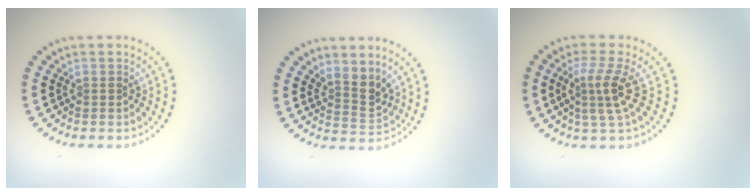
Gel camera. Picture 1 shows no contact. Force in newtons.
{"total": 2.7, "press": 2.0, "slide": 1.7}
{"total": 3.2, "press": 2.3, "slide": 2.3}